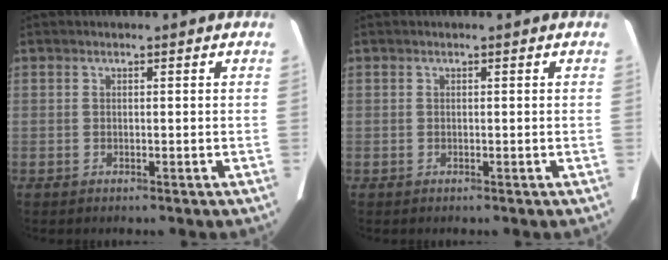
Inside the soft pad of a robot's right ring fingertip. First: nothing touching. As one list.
[{"total": 0.0}]